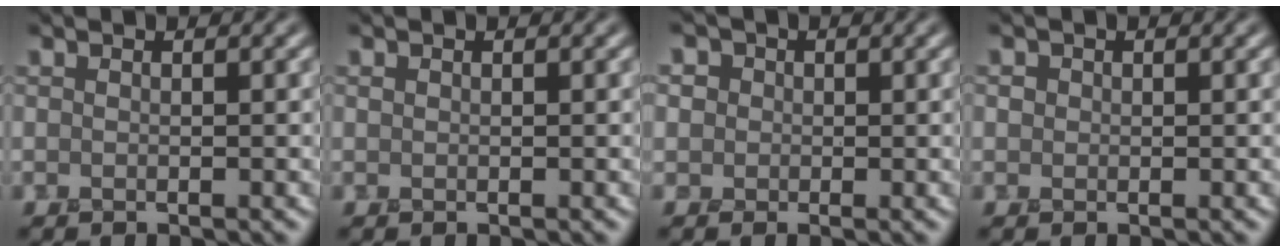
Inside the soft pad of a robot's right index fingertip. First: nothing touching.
{"total": 0.0}
{"total": 2.8, "force": [0.6, 2.5, 1.0], "torque": [-0.010, 0.011, -0.003]}
{"total": 0.6, "force": [0.0, 0.6, 0.1], "torque": [0.003, -0.003, -0.002]}